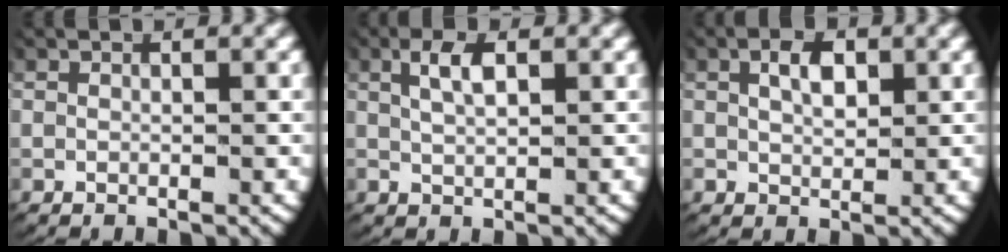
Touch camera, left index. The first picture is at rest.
{"total": 2.5, "force": [1.0, 1.0, 2.1], "torque": [-0.037, 0.002, 0.022]}
{"total": 2.4, "force": [0.9, 1.4, 1.8], "torque": [-0.028, -0.004, 0.020]}